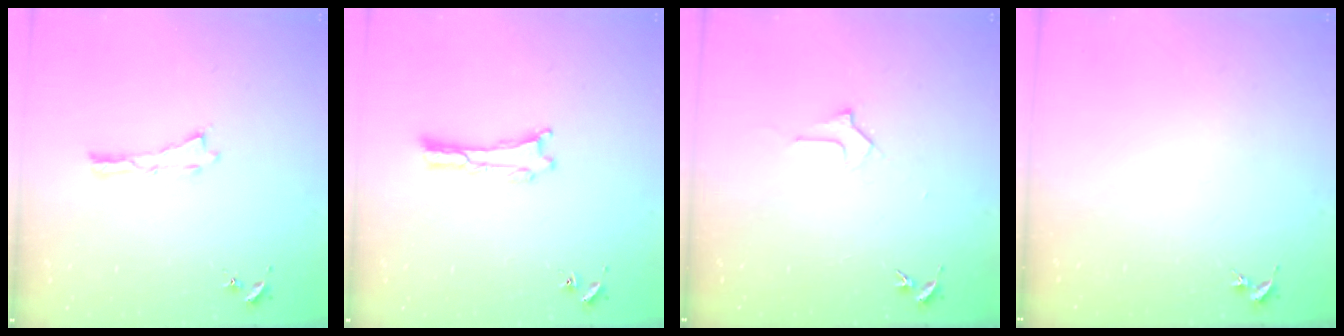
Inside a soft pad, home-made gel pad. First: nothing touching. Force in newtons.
{"total": 0.0}
{"total": 1.6, "press": 1.6, "slide": 0.1}
{"total": 0.0}